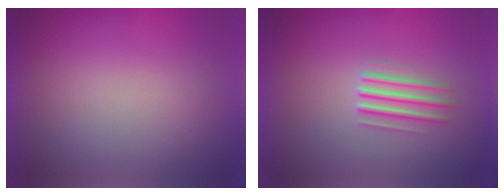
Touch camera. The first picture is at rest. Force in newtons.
{"total": 2.7}